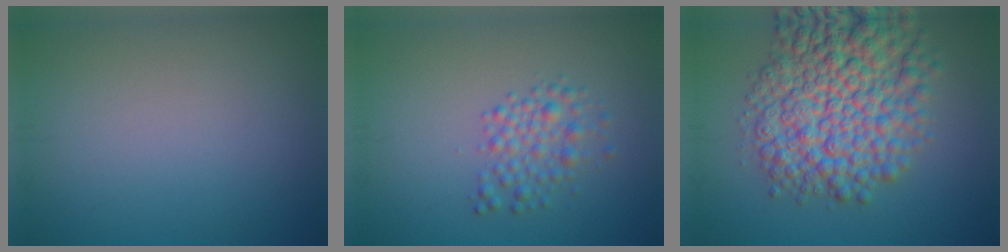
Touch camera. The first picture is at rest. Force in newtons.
{"total": 2.7, "press": 2.7, "slide": 0.1}
{"total": 10.8, "press": 10.8, "slide": 0.3}